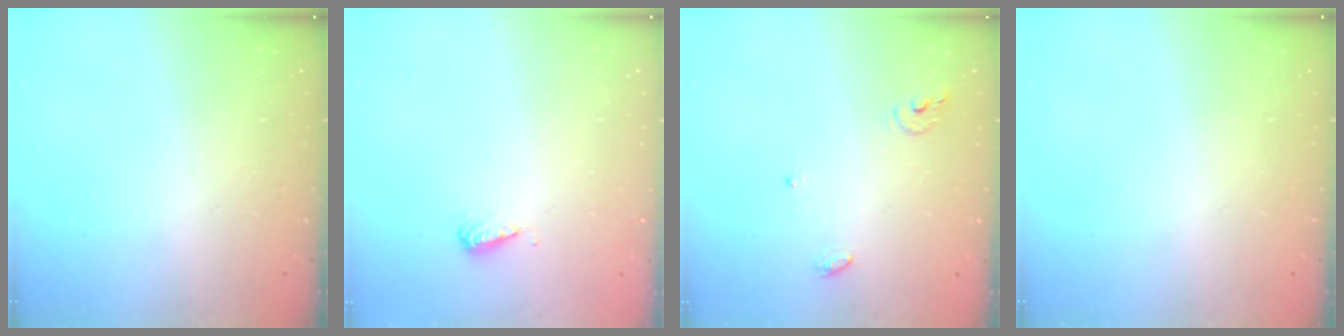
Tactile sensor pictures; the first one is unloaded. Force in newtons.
{"total": 5.2, "press": 5.2, "slide": 0.5}
{"total": 6.2, "press": 6.2, "slide": 0.2}
{"total": 0.0}